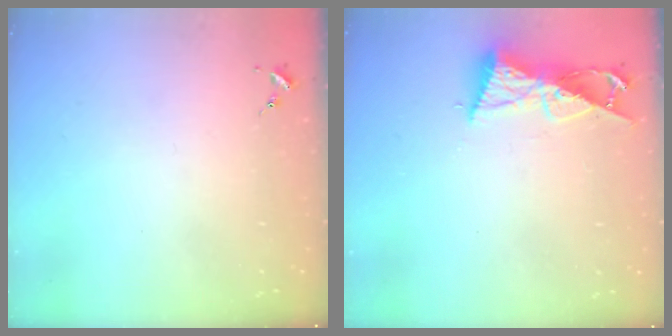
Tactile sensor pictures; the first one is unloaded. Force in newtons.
{"total": 9.5, "press": 9.4, "slide": 0.7}